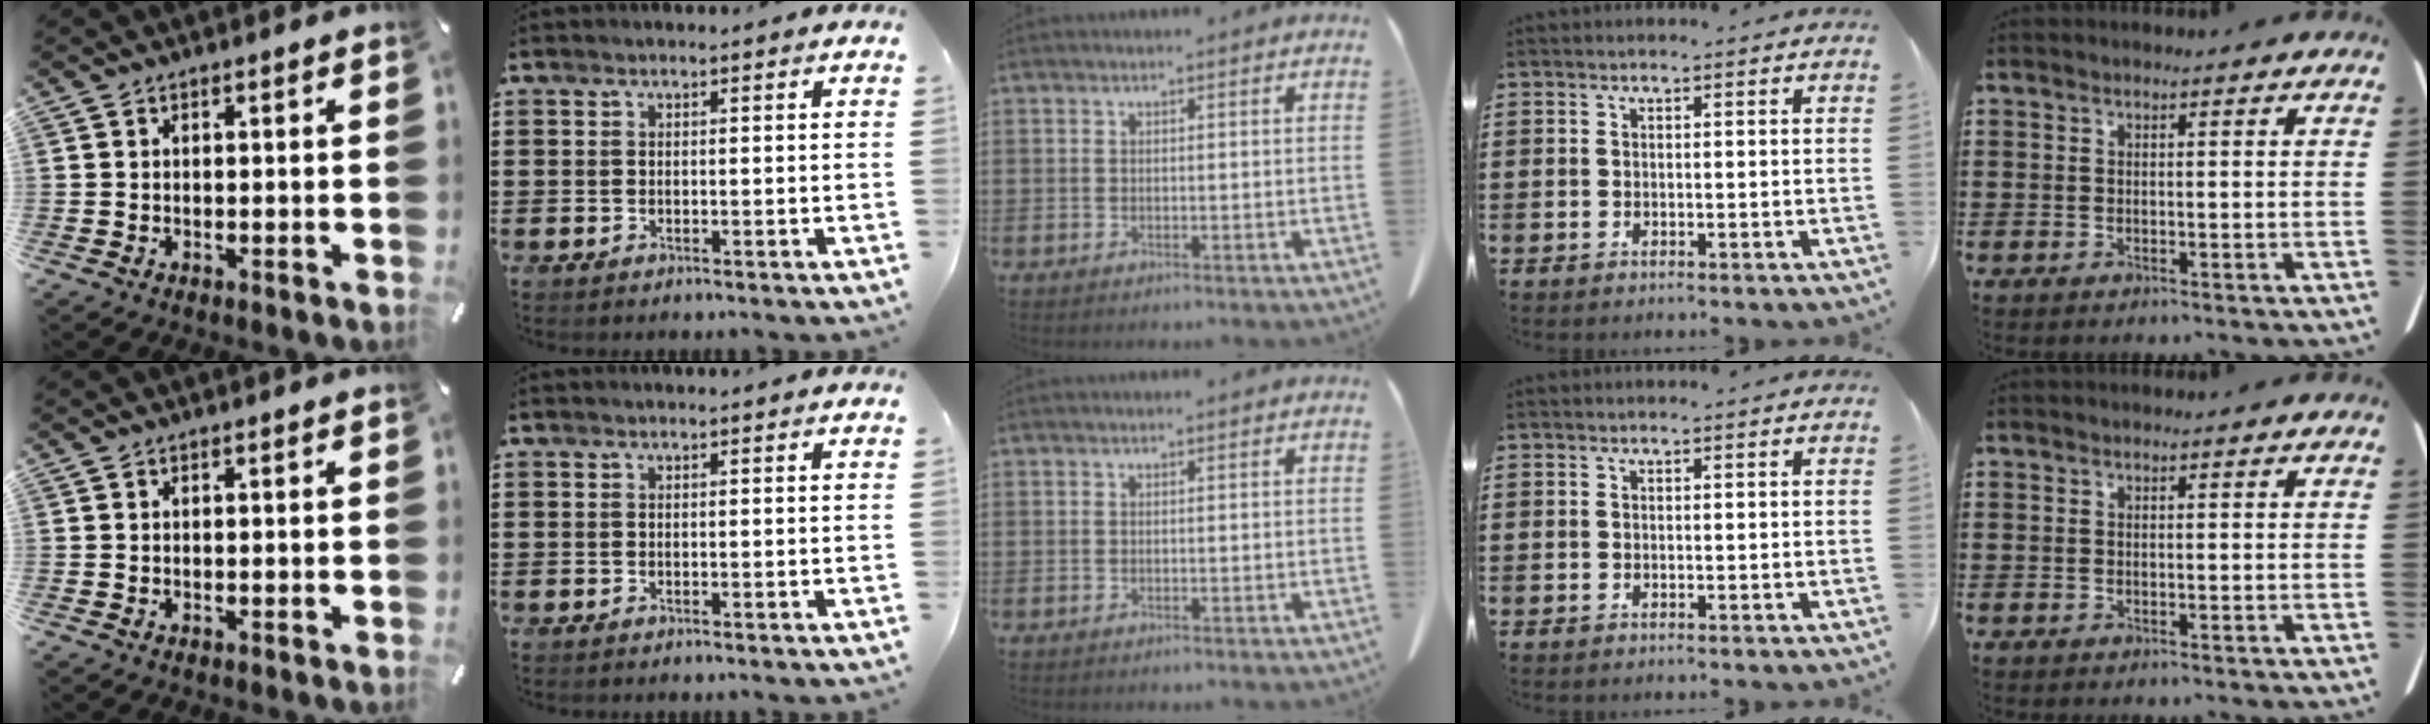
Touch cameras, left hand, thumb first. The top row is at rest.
{}